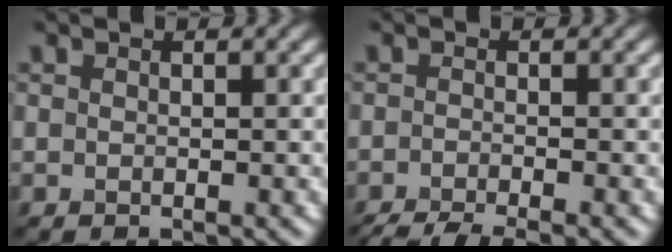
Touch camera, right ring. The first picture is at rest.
{"total": 4.6, "force": [-3.5, 0.8, 2.8], "torque": [-0.043, -0.006, -0.065]}